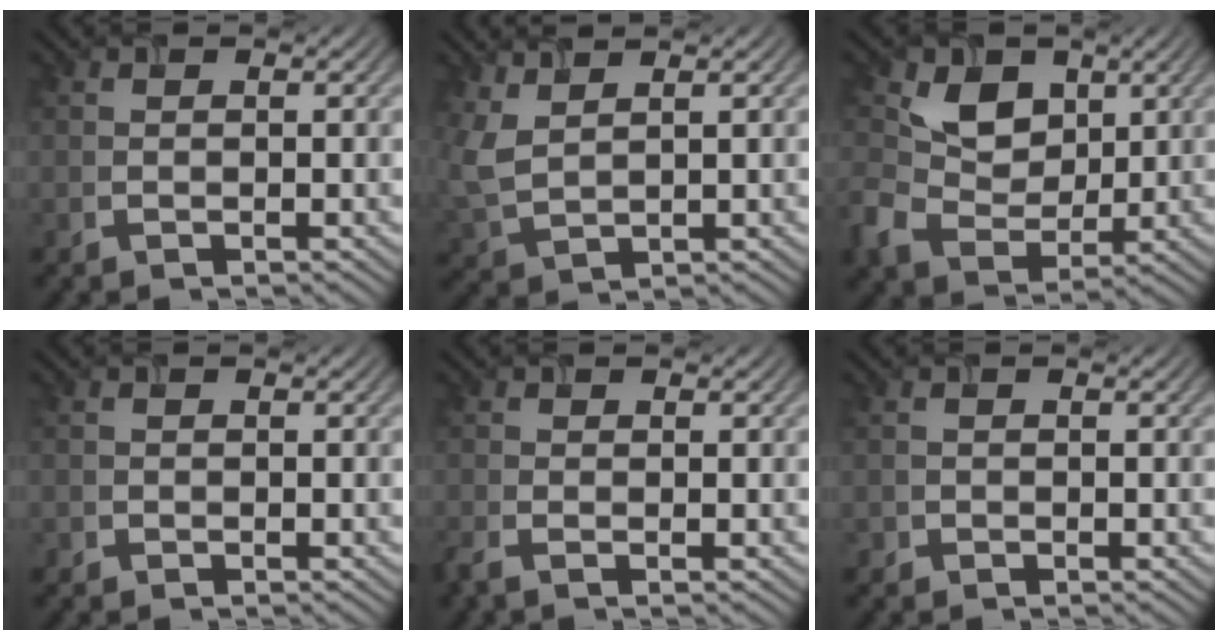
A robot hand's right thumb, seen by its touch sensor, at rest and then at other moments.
{"total": 4.9, "force": [2.7, 2.3, 3.3], "torque": [-0.104, 0.002, 0.058]}
{"total": 6.9, "force": [1.8, 5.5, 3.7], "torque": [-0.096, -0.006, 0.025]}
{"total": 0.7, "force": [-0.3, 0.6, -0.1], "torque": [0.004, -0.004, -0.008]}
{"total": 1.5, "force": [-1.1, 0.4, 1.0], "torque": [-0.033, -0.007, -0.027]}
{"total": 0.8, "force": [-0.4, 0.7, 0.0], "torque": [0.005, -0.004, -0.010]}